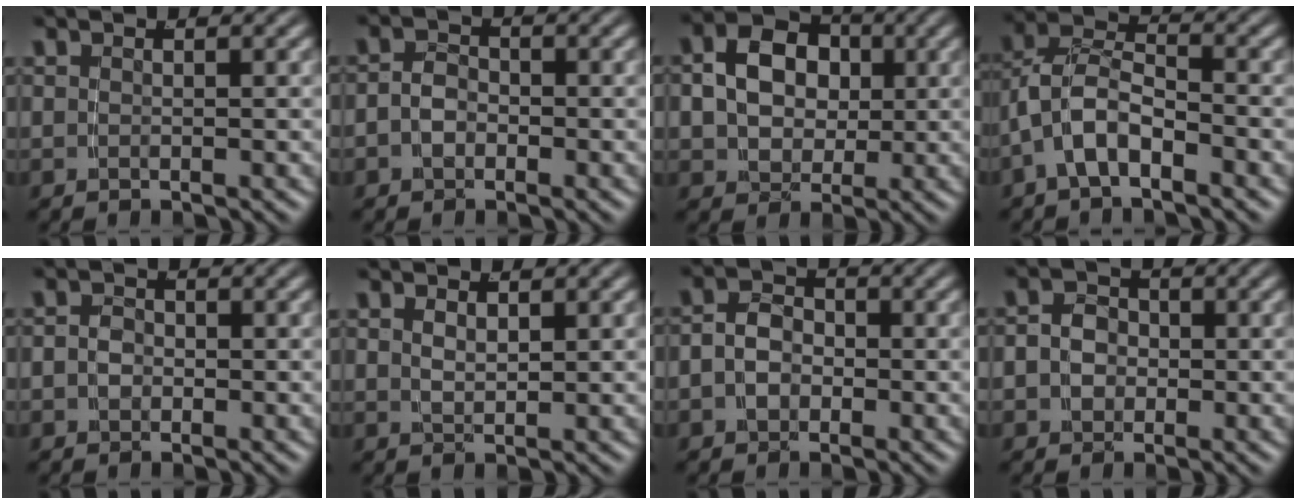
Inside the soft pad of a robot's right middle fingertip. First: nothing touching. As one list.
[{"total": 2.6, "force": [-1.0, 2.0, 1.2], "torque": [-0.034, -0.012, -0.015]}, {"total": 7.9, "force": [1.0, 6.6, 4.2], "torque": [-0.086, -0.018, 0.020]}, {"total": 6.2, "force": [-1.0, 5.0, 3.6], "torque": [-0.082, -0.017, -0.024]}, {"total": 1.8, "force": [-0.7, 1.6, 0.6], "torque": [-0.025, -0.014, -0.008]}, {"total": 1.3, "force": [0.6, 0.2, 1.1], "torque": [-0.020, -0.009, 0.023]}, {"total": 4.4, "force": [-0.9, 3.7, 2.2], "torque": [-0.051, -0.015, -0.016]}, {"total": 4.7, "force": [-0.5, 4.3, 1.9], "torque": [-0.052, -0.021, -0.008]}]